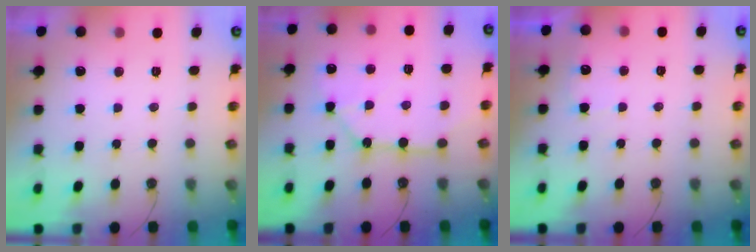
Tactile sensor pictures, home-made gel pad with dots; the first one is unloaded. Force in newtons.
{"total": 10.5, "press": 10.4, "slide": 1.0}
{"total": 3.0, "press": 3.0, "slide": 0.3}